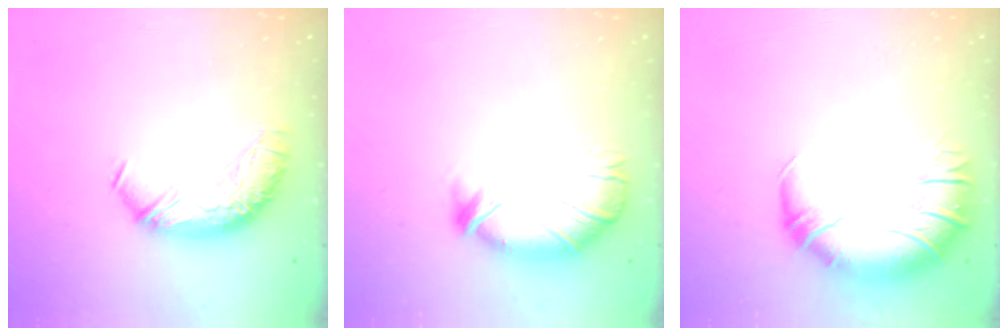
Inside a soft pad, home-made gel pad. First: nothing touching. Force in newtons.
{"total": 2.7, "press": 2.4, "slide": 1.4}
{"total": 3.1, "press": 1.2, "slide": 2.9}